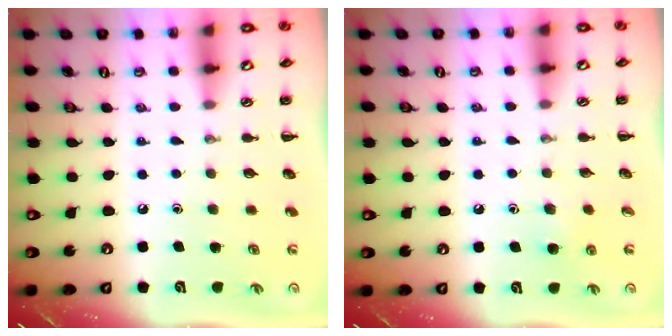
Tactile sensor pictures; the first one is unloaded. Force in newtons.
{"total": 3.0, "press": 2.7, "slide": 1.3}